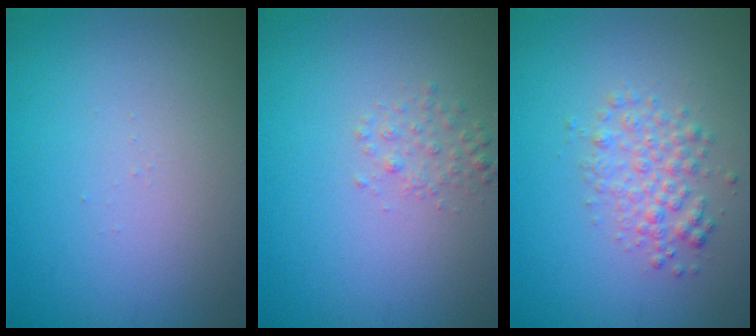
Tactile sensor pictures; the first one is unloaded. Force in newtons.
{"total": 1.4, "press": 1.4, "slide": 0.1}
{"total": 2.6, "press": 2.6, "slide": 0.0}